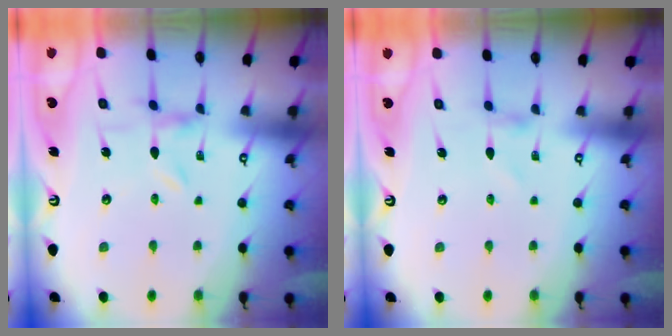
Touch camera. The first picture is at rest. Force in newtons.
{"total": 0.8, "press": 0.8, "slide": 0.1}